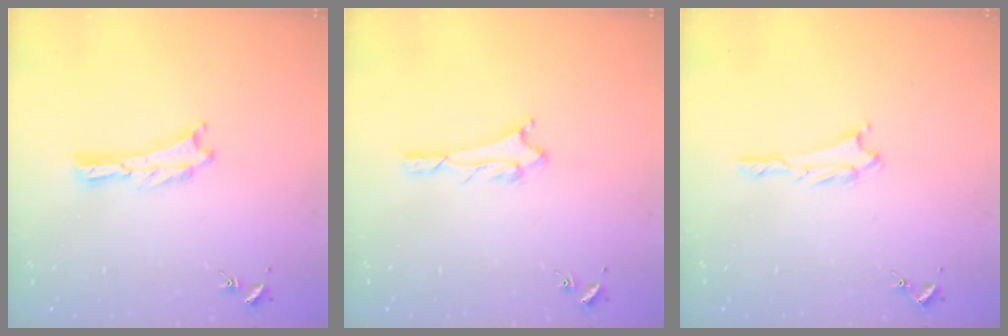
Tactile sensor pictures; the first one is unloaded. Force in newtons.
{"total": 2.0, "press": 2.0, "slide": 0.2}
{"total": 1.1, "press": 1.0, "slide": 0.1}